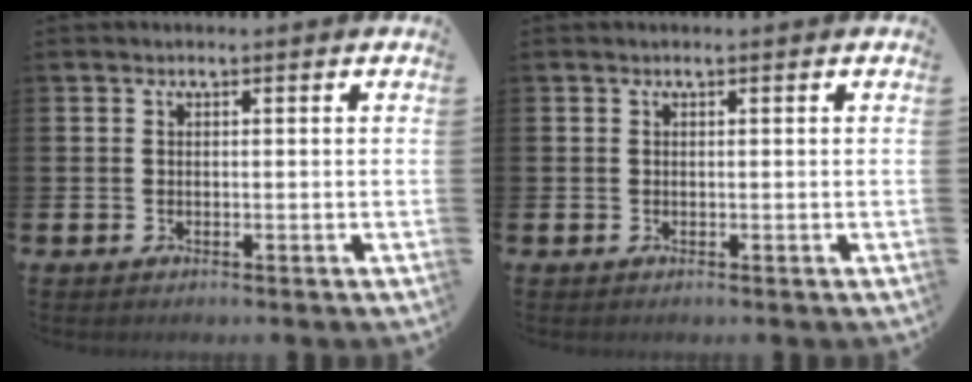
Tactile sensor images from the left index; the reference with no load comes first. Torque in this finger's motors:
{"motor_torque": [-0.54, 0.55, -0.33, -0.01]}